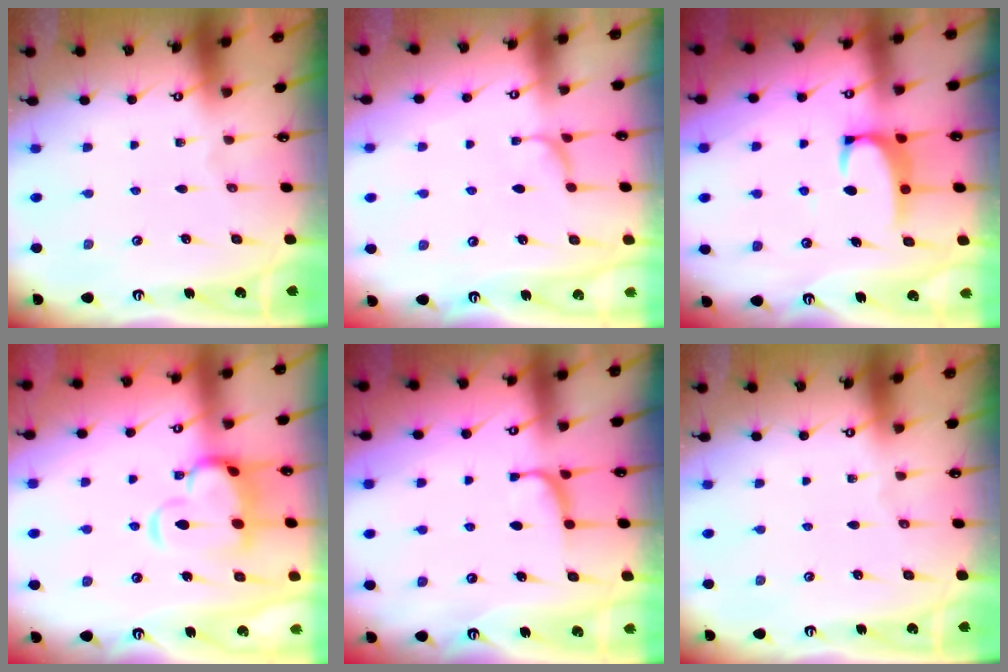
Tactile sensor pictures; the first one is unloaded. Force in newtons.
{"total": 2.6, "press": 2.6, "slide": 0.5}
{"total": 3.5, "press": 3.5, "slide": 0.2}
{"total": 6.7, "press": 6.5, "slide": 1.6}
{"total": 1.0, "press": 0.9, "slide": 0.5}
{"total": 0.0}